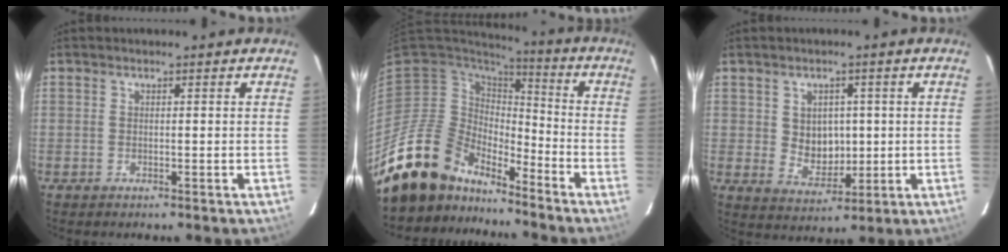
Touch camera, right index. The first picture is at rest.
{"total": 15.1, "force": [-13.4, 6.4, 2.5], "torque": [-0.070, 0.017, -0.240]}
{"total": 6.5, "force": [0.6, 5.5, 3.4], "torque": [-0.060, 0.003, 0.024]}